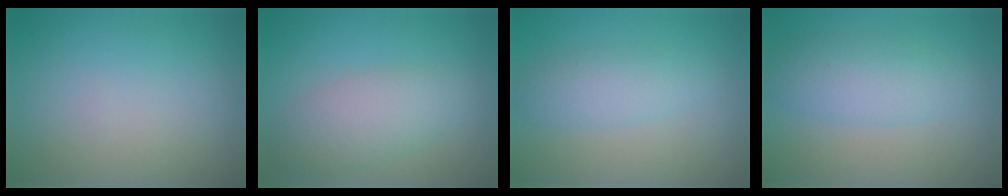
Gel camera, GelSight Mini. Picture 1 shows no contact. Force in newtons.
{"total": 4.3, "press": 4.3, "slide": 0.1}
{"total": 2.8, "press": 2.8, "slide": 0.1}
{"total": 4.0, "press": 4.0, "slide": 0.1}